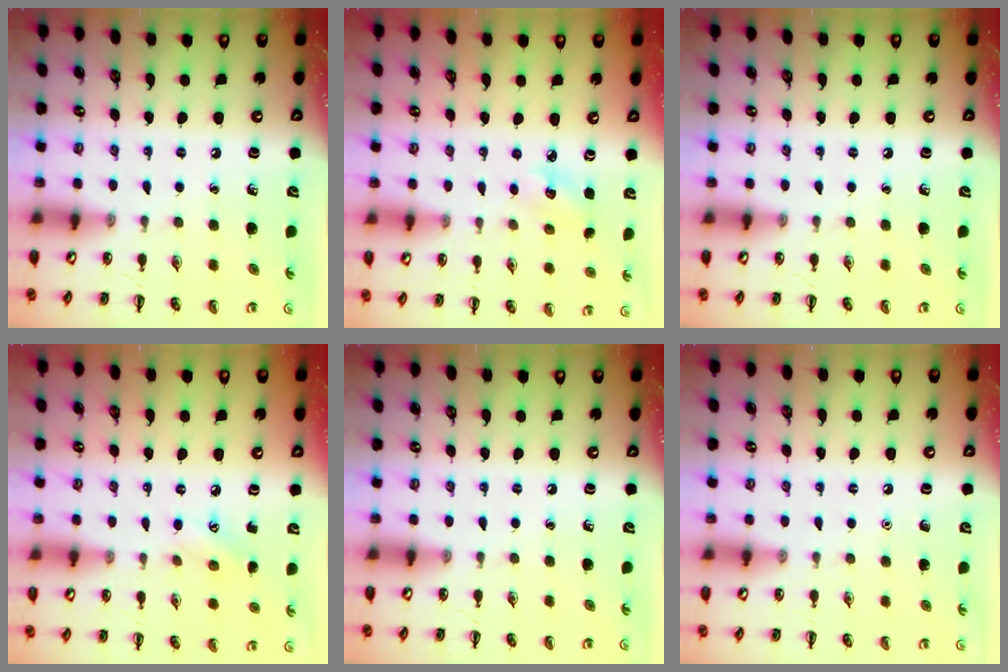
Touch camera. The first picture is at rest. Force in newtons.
{"total": 3.8, "press": 3.6, "slide": 1.1}
{"total": 0.0}
{"total": 5.9, "press": 5.7, "slide": 1.6}
{"total": 0.0}
{"total": 1.6, "press": 1.6, "slide": 0.1}